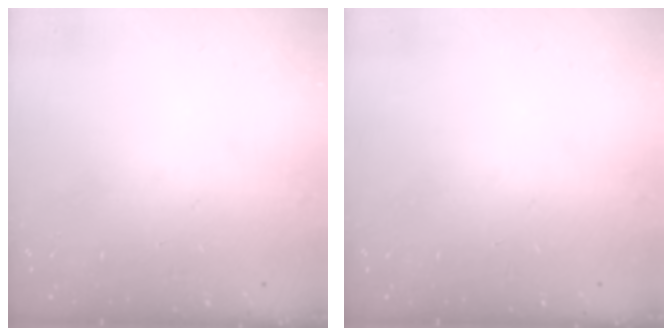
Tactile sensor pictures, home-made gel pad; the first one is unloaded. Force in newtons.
{"total": 0.0}